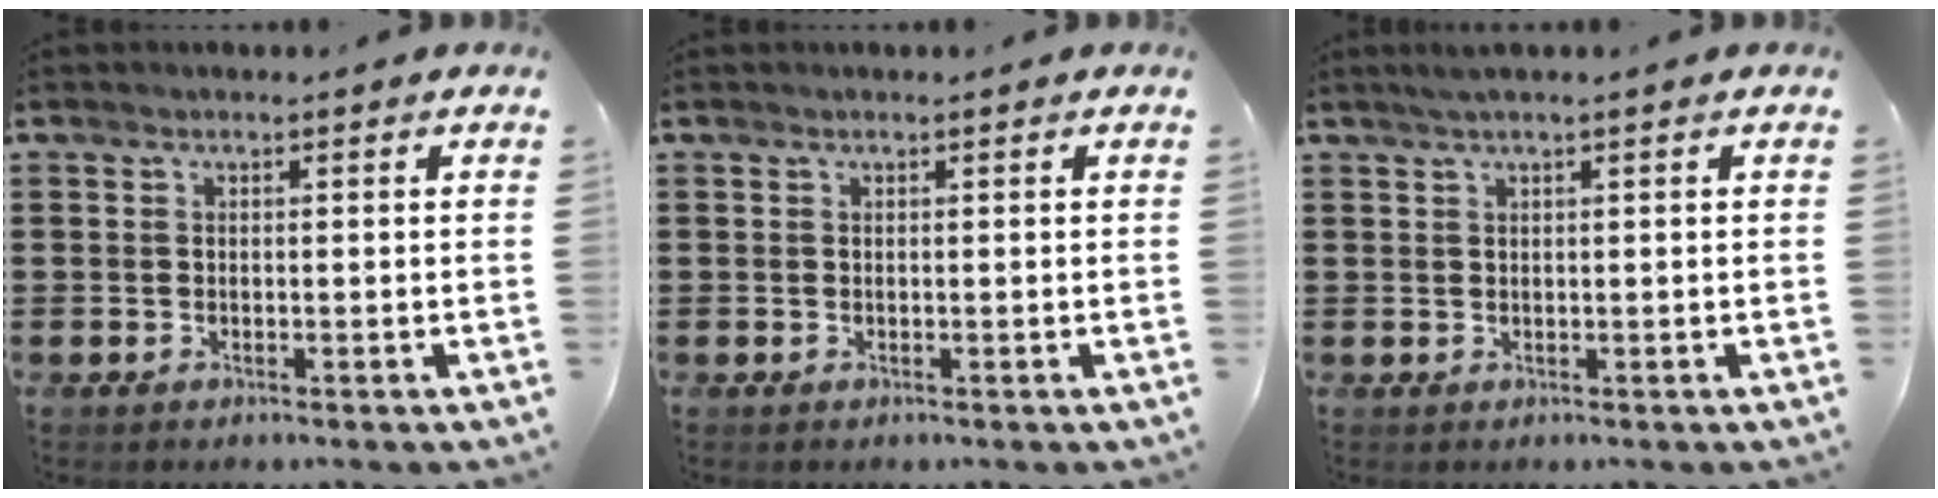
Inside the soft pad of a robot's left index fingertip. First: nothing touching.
{"total": 0.0}
{"total": 1.2, "force": [0.6, -0.1, 1.1], "torque": [-0.019, 0.000, 0.011]}